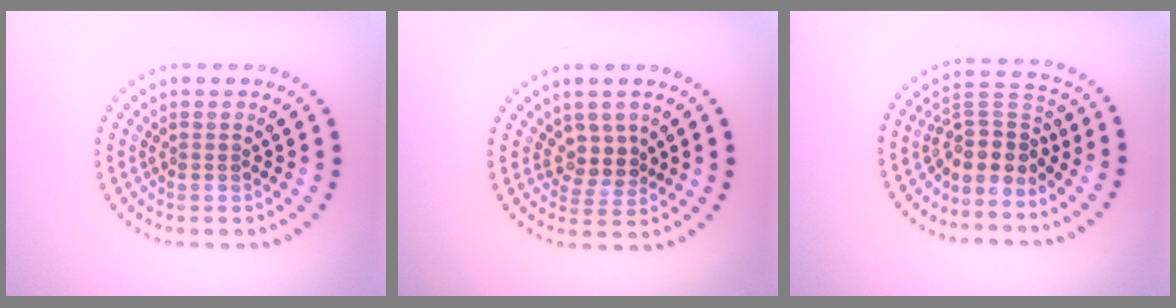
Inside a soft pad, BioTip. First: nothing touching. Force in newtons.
{"total": 2.7, "press": 2.1, "slide": 1.6}
{"total": 3.8, "press": 3.0, "slide": 2.4}